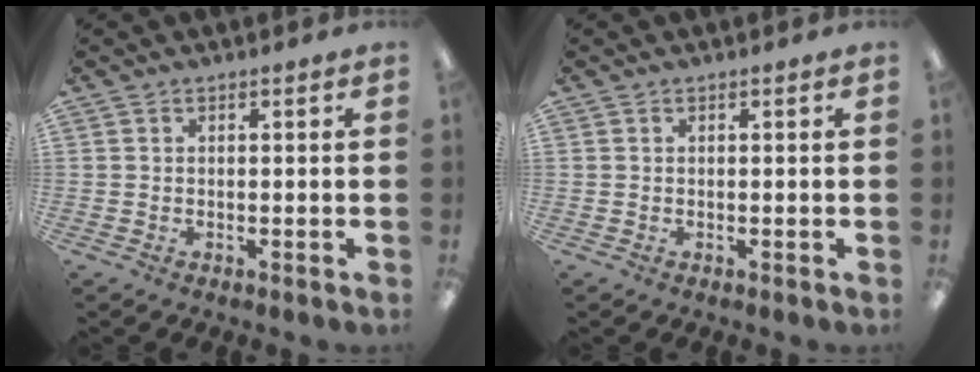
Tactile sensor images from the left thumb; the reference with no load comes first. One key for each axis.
{"total": 0.0}